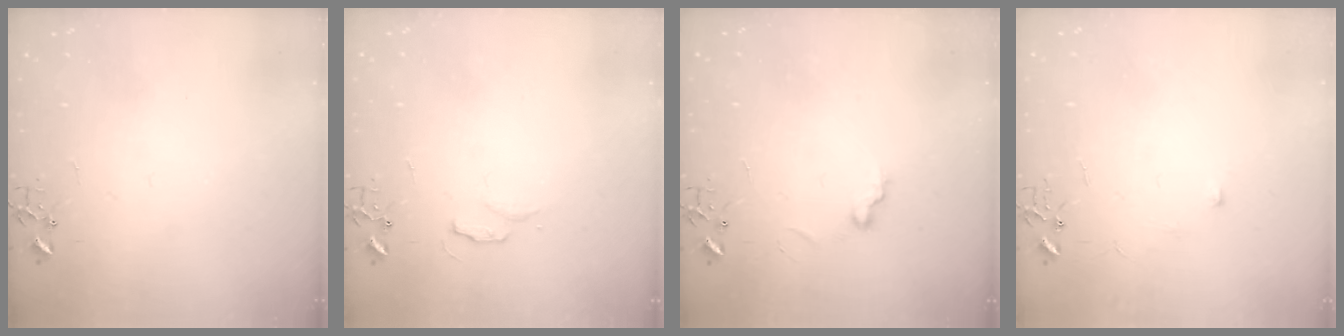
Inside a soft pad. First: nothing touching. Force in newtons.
{"total": 4.9, "press": 4.9, "slide": 0.6}
{"total": 6.9, "press": 6.9, "slide": 0.7}
{"total": 5.4, "press": 5.3, "slide": 0.7}